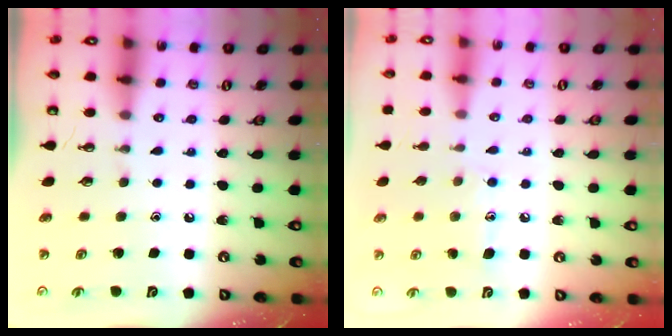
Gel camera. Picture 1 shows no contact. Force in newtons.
{"total": 8.3, "press": 8.3, "slide": 0.6}